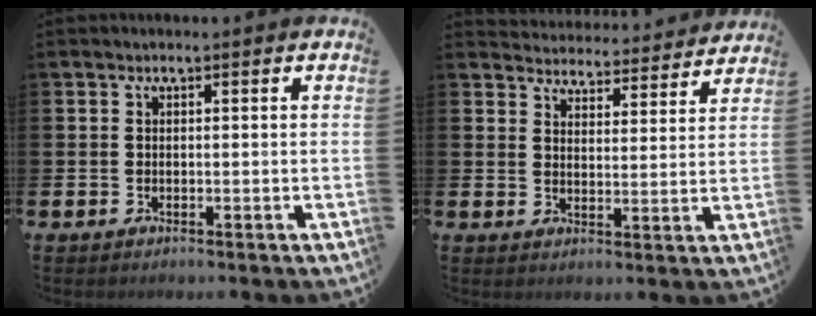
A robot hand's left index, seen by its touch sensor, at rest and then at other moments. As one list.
[{"total": 4.4, "force": [4.3, 0.8, 0.3], "torque": [-0.022, -0.041, 0.070]}]